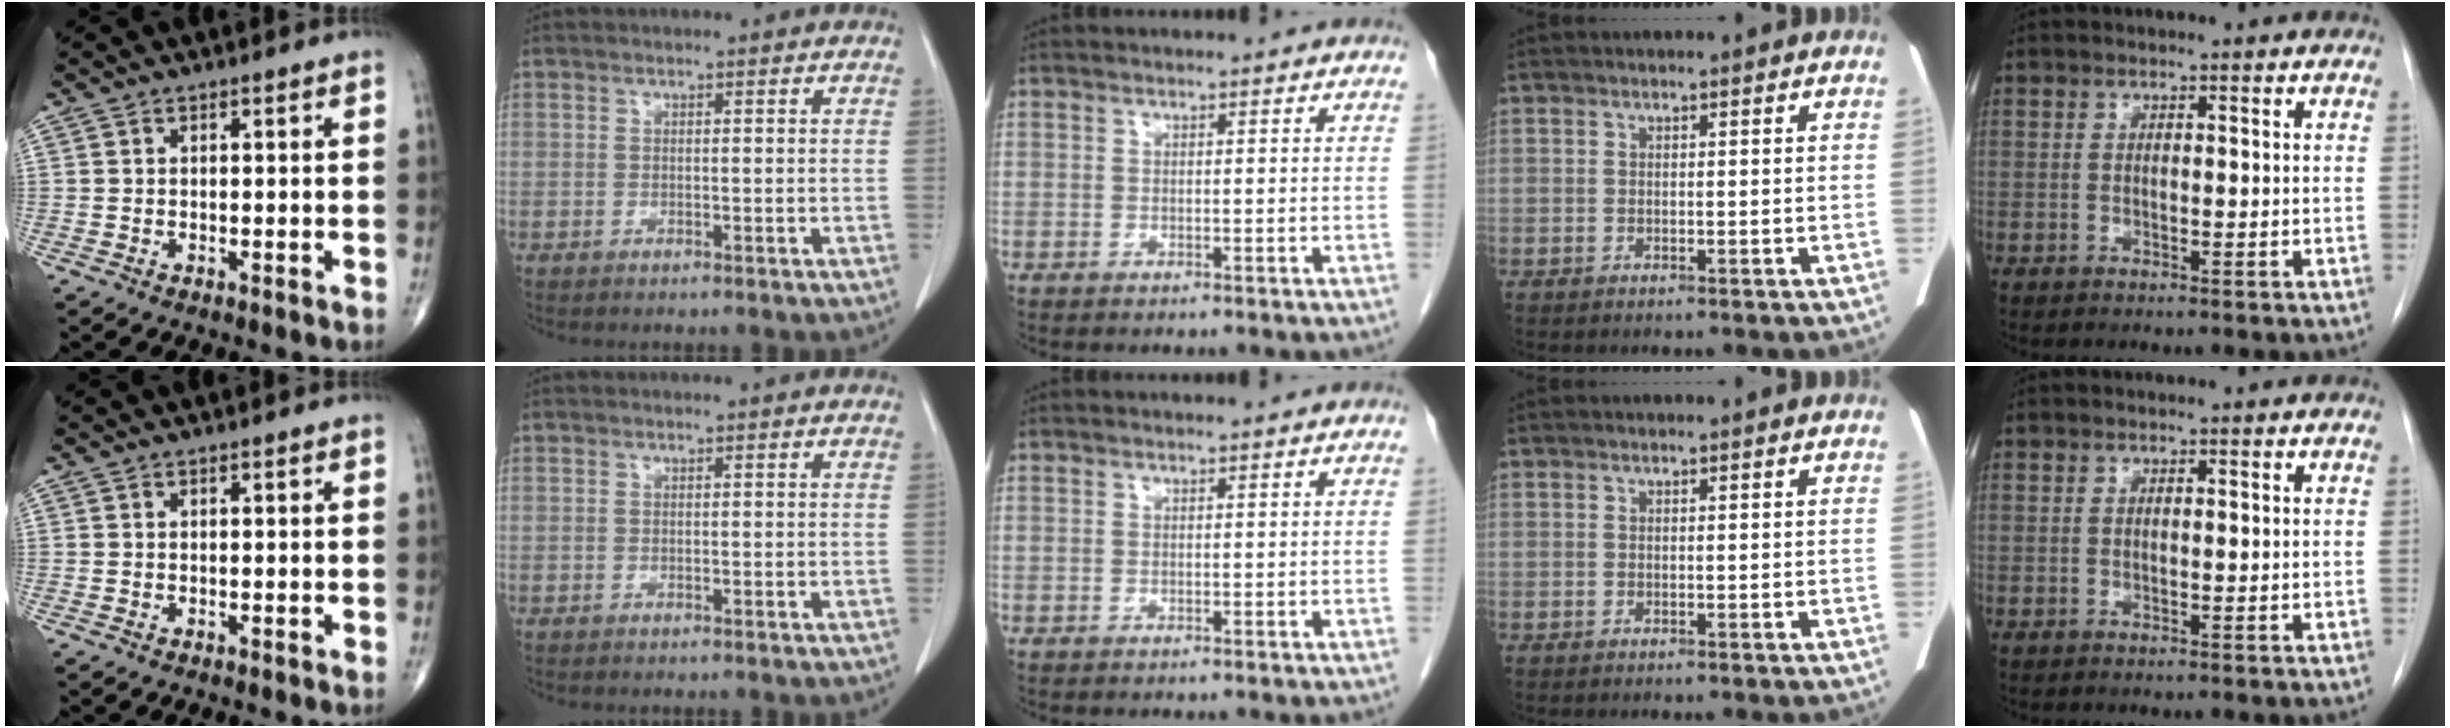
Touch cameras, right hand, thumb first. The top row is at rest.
{}